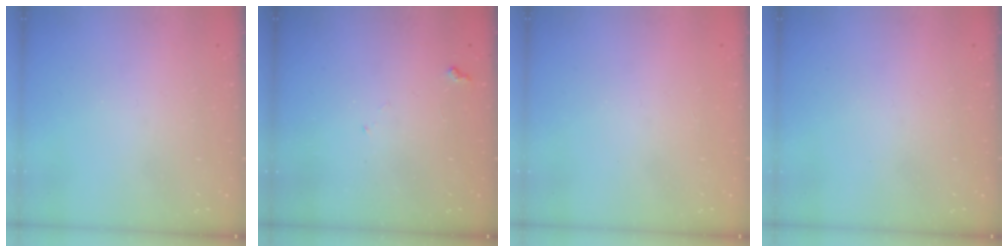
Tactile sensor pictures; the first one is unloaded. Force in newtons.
{"total": 5.6, "press": 5.6, "slide": 0.5}
{"total": 1.1, "press": 1.1, "slide": 0.1}
{"total": 0.0}